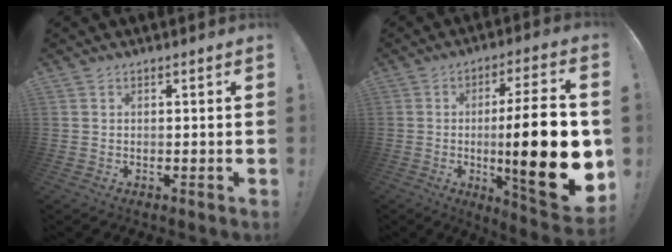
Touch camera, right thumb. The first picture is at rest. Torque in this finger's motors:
{"motor_torque": [0.71, 1.48, 1.22, 0.90, 0.13]}